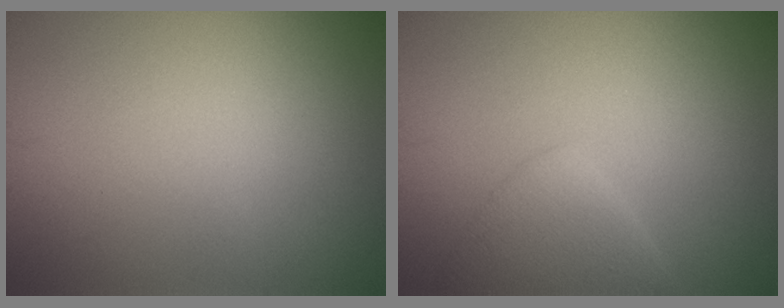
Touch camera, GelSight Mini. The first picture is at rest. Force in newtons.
{"total": 3.2, "press": 3.2, "slide": 0.2}